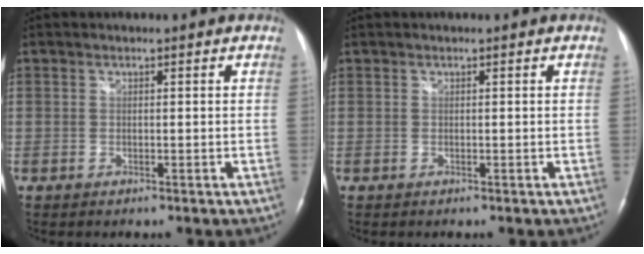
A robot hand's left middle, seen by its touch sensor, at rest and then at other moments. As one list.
[{"total": 0.0}]